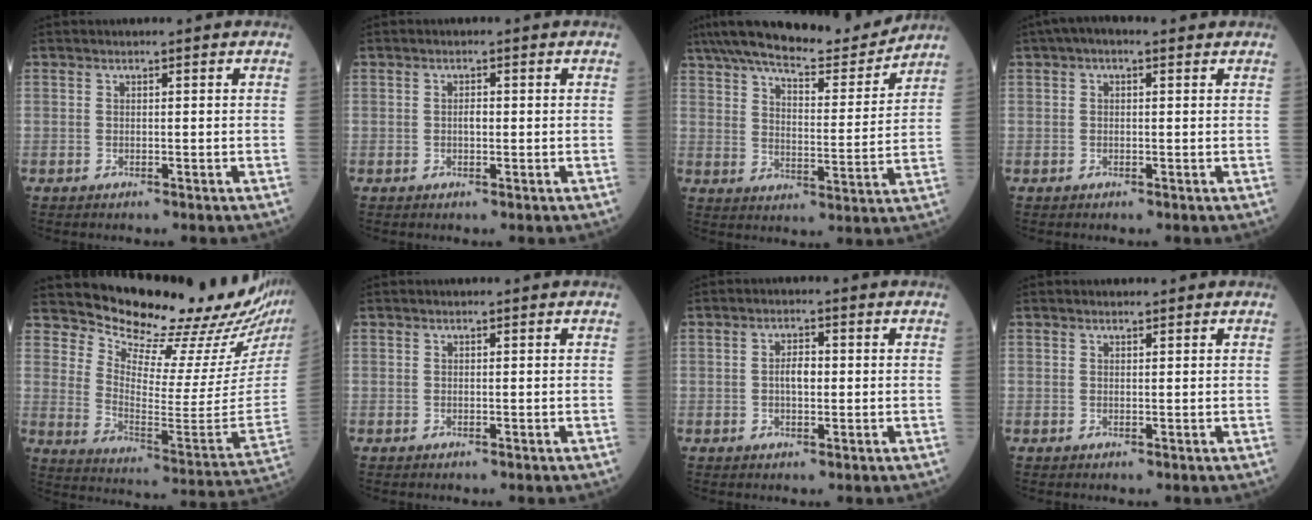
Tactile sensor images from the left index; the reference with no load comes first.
{"total": 1.3, "force": [-0.7, 0.6, 0.9], "torque": [-0.014, -0.001, -0.016]}
{"total": 16.8, "force": [15.1, 2.2, 7.0], "torque": [-0.115, -0.004, 0.220]}
{"total": 2.7, "force": [1.2, 1.3, 2.0], "torque": [-0.034, 0.025, 0.012]}
{"total": 21.5, "force": [20.1, 0.8, 7.6], "torque": [-0.135, -0.140, 0.261]}
{"total": 0.0}
{"total": 2.8, "force": [-0.6, 1.3, 2.4], "torque": [-0.042, 0.004, -0.016]}
{"total": 0.0}